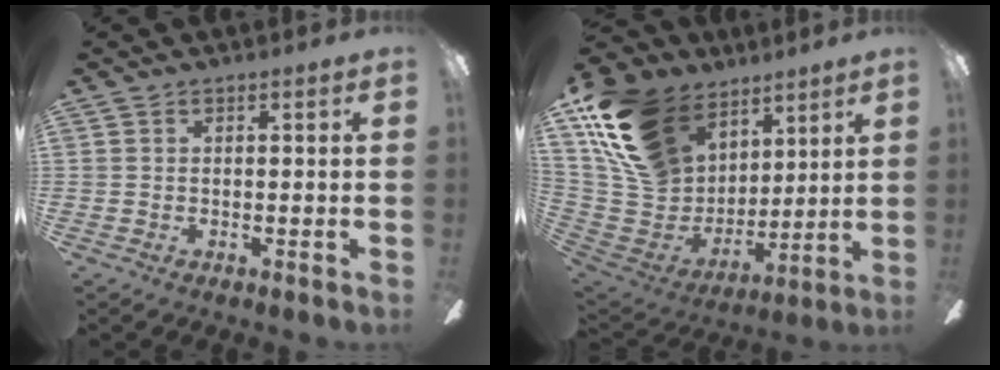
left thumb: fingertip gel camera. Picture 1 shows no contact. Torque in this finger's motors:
{"motor_torque": [2.57, 2.44, 1.33, -1.44, 0.43]}